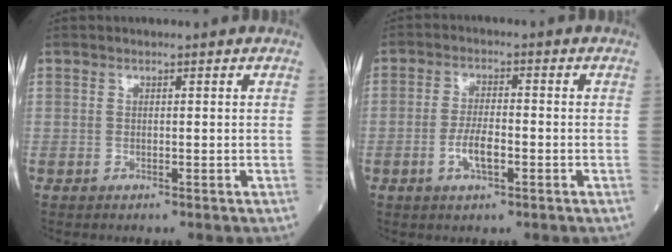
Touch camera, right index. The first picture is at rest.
{"total": 4.5, "force": [-1.5, 1.3, 4.0], "torque": [-0.075, 0.002, -0.027]}